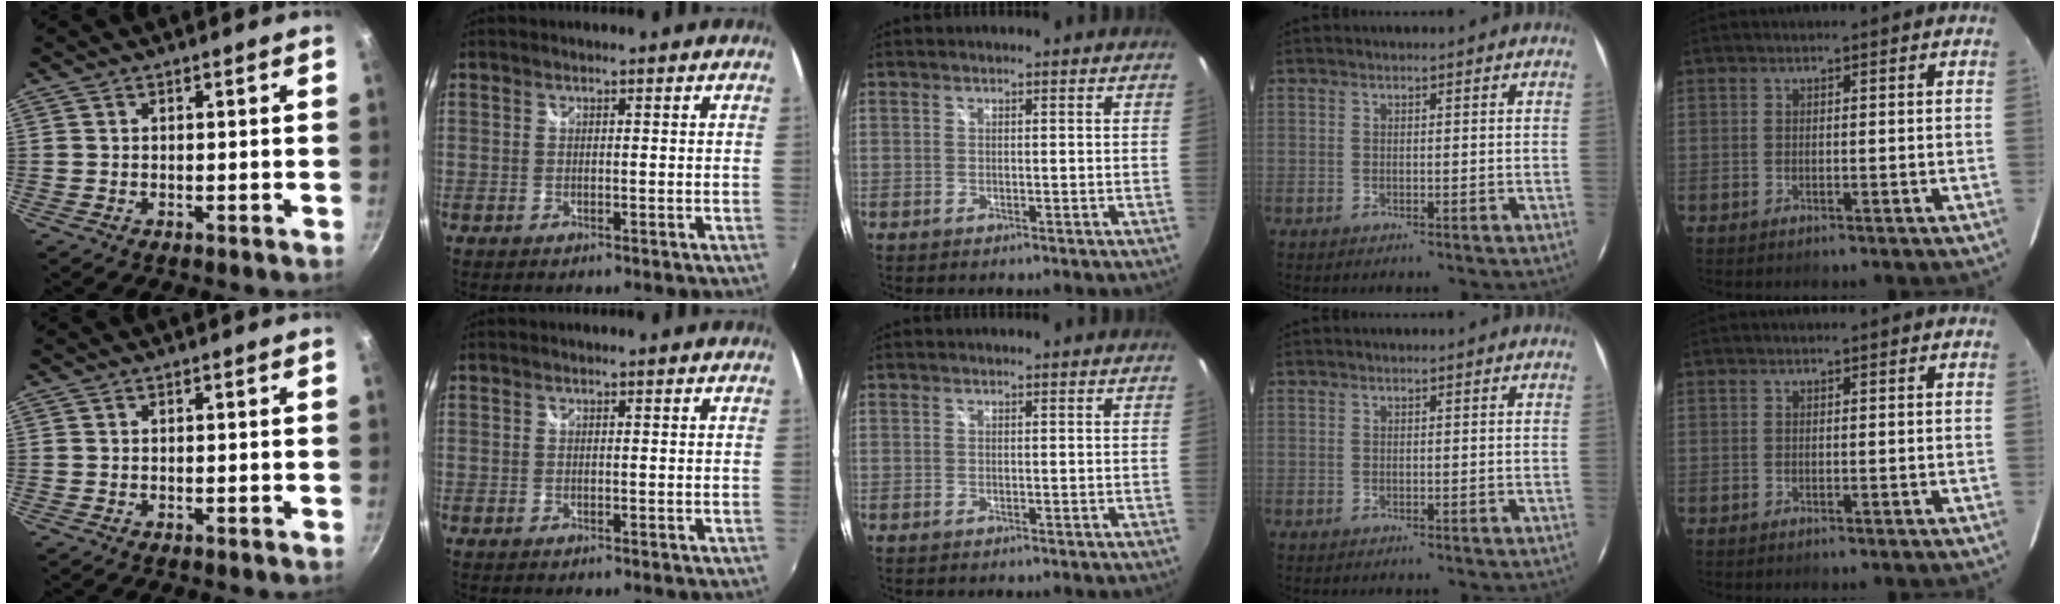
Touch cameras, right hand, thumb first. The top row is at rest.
{}